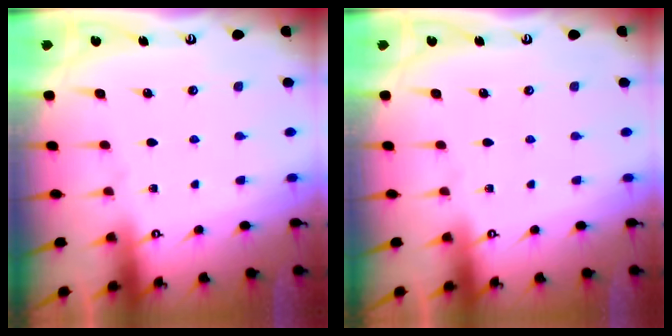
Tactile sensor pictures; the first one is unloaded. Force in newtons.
{"total": 0.0}